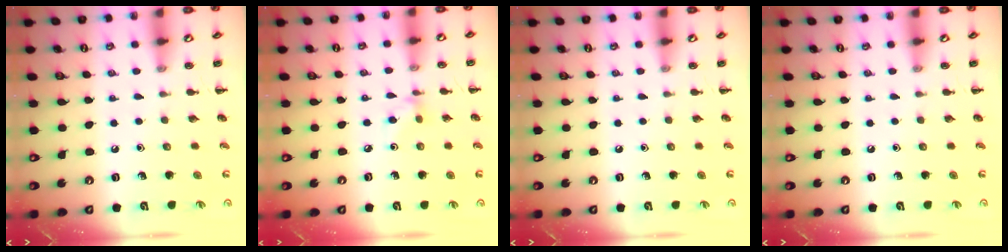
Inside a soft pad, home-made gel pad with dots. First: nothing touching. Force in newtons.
{"total": 3.5, "press": 3.2, "slide": 1.2}
{"total": 0.0}
{"total": 0.0}